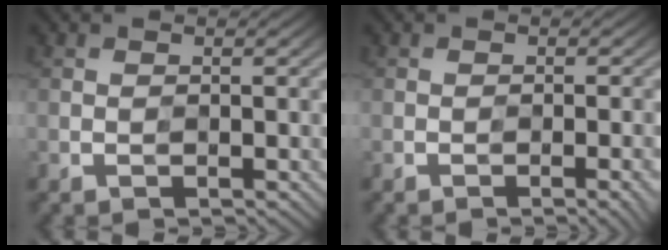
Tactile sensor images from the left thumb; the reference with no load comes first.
{"total": 3.0, "force": [-2.1, 0.5, 2.2], "torque": [-0.018, -0.006, -0.021]}